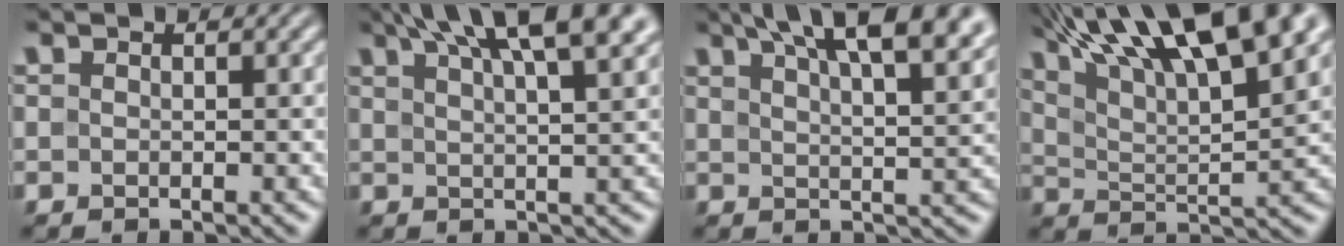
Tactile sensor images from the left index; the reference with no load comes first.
{"total": 10.0, "force": [6.7, 2.4, 7.0], "torque": [-0.074, 0.039, 0.070]}
{"total": 12.3, "force": [7.8, 4.2, 8.5], "torque": [-0.086, 0.044, 0.081]}
{"total": 15.1, "force": [10.3, 3.9, 10.4], "torque": [-0.153, 0.027, 0.146]}